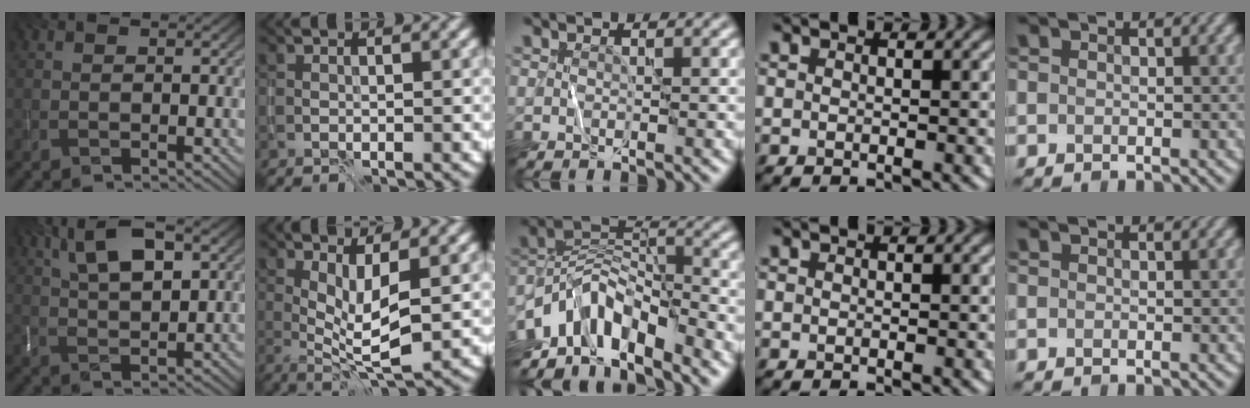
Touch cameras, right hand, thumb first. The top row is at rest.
{"thumb": {"total": 8.5, "force": [3.7, 3.3, 6.9], "torque": [-0.145, 0.016, 0.072]}, "index": {"total": 4.4, "force": [0.4, 1.1, 4.3], "torque": [-0.074, -0.012, 0.013]}, "middle": {"total": 8.5, "force": [-5.2, 3.4, 5.8], "torque": [-0.090, 0.006, -0.110]}}